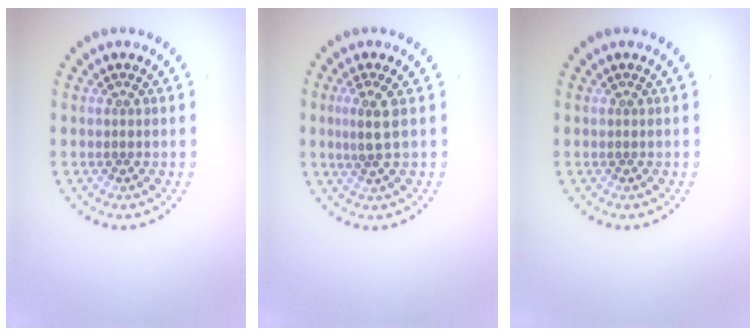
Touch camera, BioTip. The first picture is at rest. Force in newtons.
{"total": 2.1, "press": 1.9, "slide": 0.8}
{"total": 0.0}